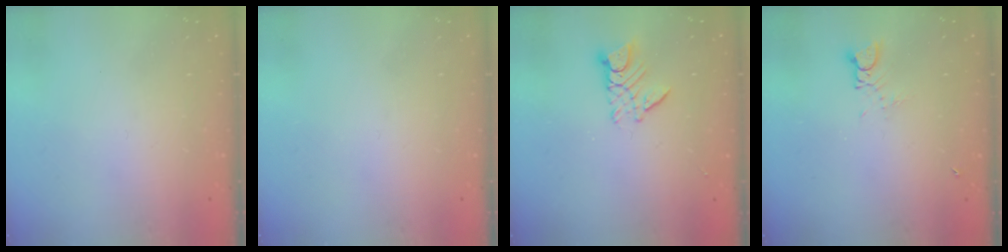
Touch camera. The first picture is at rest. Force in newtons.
{"total": 0.0}
{"total": 8.8, "press": 8.7, "slide": 0.7}
{"total": 2.7, "press": 2.7, "slide": 0.3}